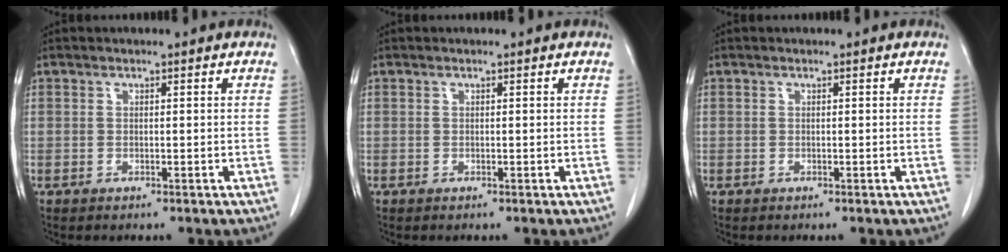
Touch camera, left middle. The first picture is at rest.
{"total": 0.0}
{"total": 0.0}